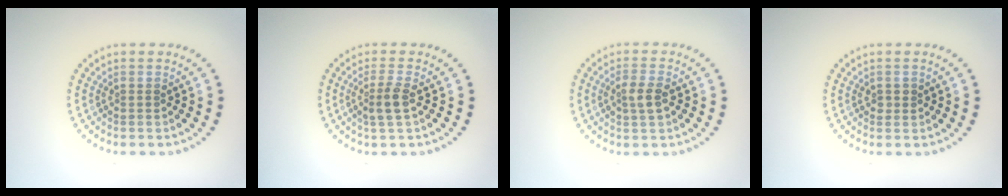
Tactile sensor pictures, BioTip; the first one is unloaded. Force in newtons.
{"total": 2.2, "press": 1.9, "slide": 1.0}
{"total": 2.1, "press": 2.1, "slide": 0.3}
{"total": 0.9, "press": 0.8, "slide": 0.1}